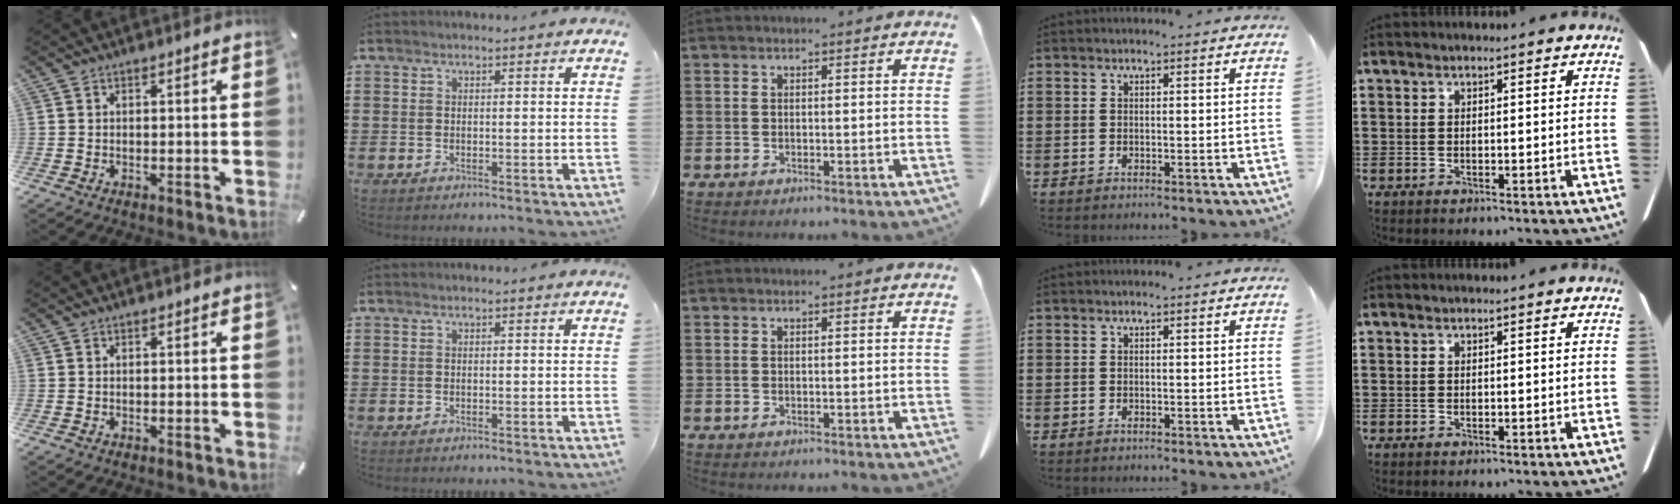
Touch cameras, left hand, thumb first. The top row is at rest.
{}